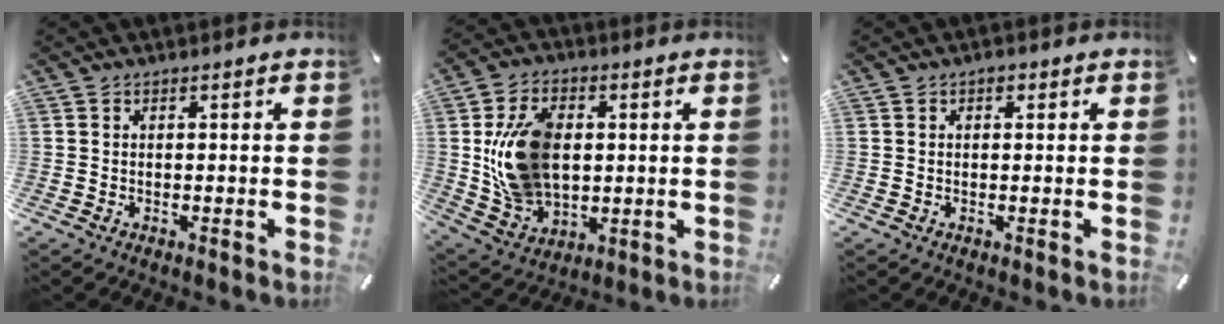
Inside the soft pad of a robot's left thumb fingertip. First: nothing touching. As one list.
[{"total": 15.8, "force": [1.8, 11.7, 10.6], "torque": [-0.217, 0.007, 0.034]}, {"total": 1.2, "force": [0.3, 0.9, 0.7], "torque": [-0.013, 0.007, 0.005]}]